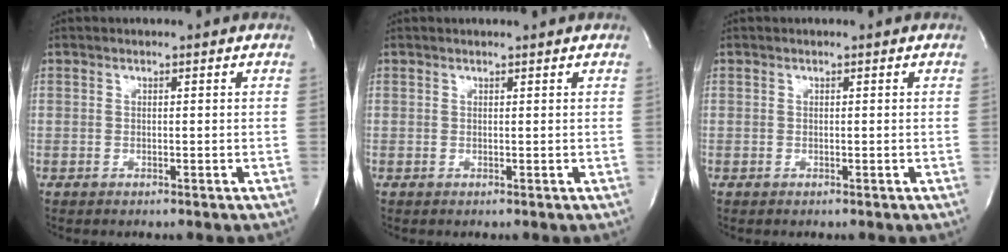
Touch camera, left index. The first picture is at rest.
{"total": 1.1, "force": [1.0, -0.2, 0.2], "torque": [-0.008, 0.000, 0.016]}
{"total": 0.0}